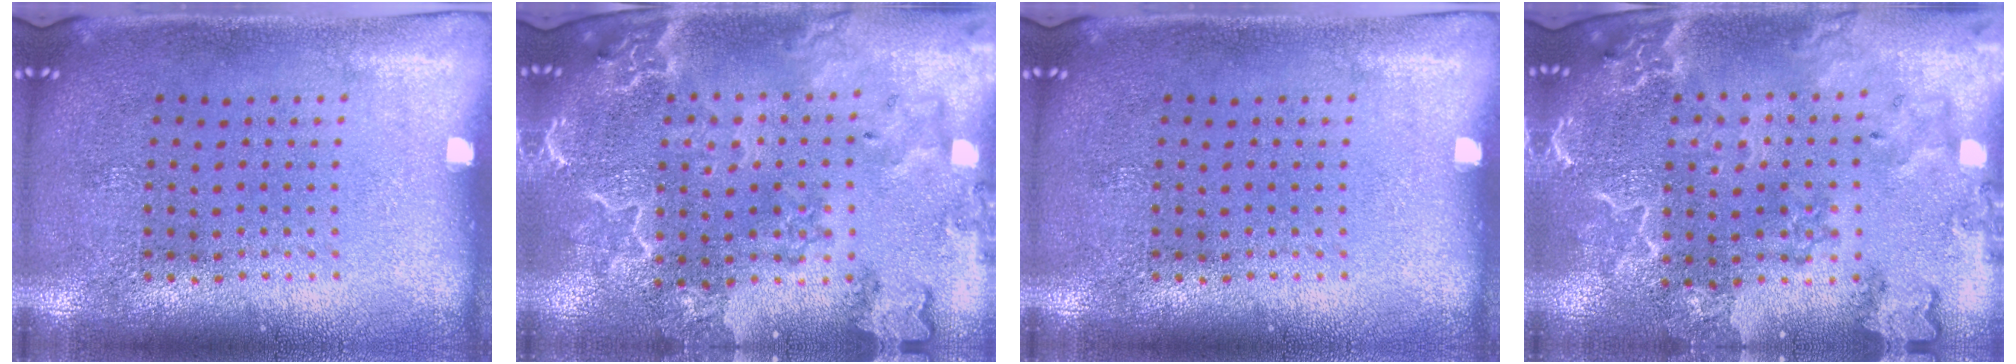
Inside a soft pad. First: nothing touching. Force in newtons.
{"total": 2.9, "press": 2.7, "slide": 1.1}
{"total": 0.0}
{"total": 2.8, "press": 2.6, "slide": 1.0}